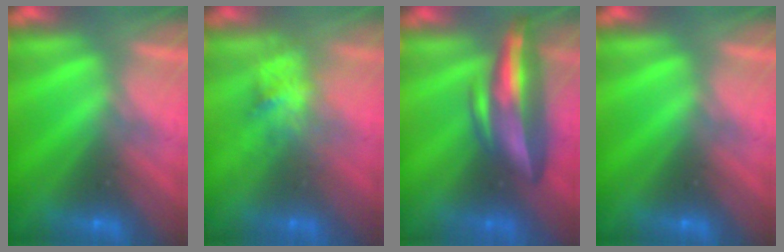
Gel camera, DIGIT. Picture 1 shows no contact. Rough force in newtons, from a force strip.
{"total": 2.8}
{"total": 7.5}
{"total": 0.0}